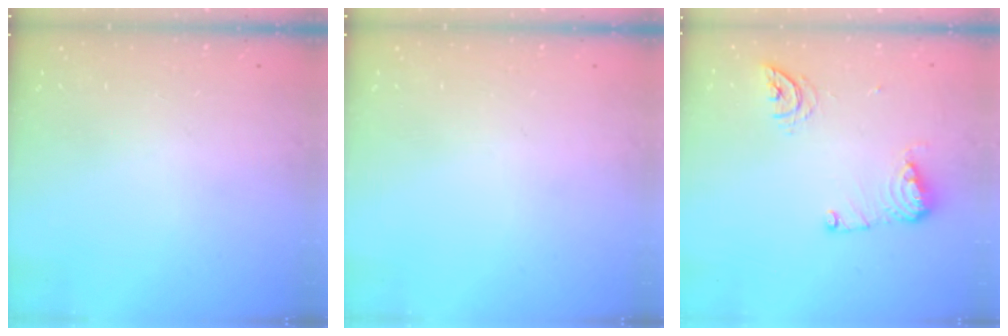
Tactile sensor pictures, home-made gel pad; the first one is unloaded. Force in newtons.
{"total": 0.0}
{"total": 10.0, "press": 10.0, "slide": 0.8}